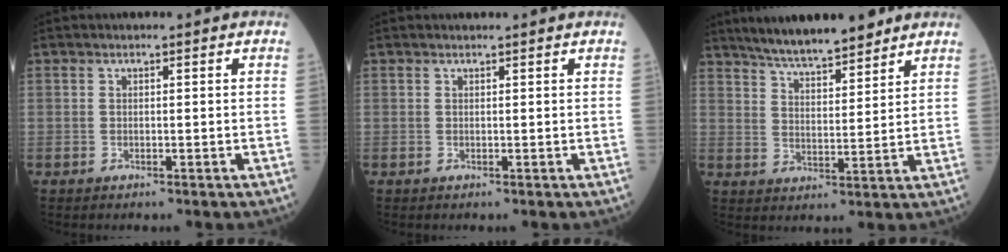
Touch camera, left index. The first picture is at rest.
{"total": 1.6, "force": [1.5, 0.1, 0.4], "torque": [-0.008, 0.008, 0.016]}
{"total": 11.7, "force": [10.1, 1.8, 5.7], "torque": [-0.088, 0.011, 0.162]}